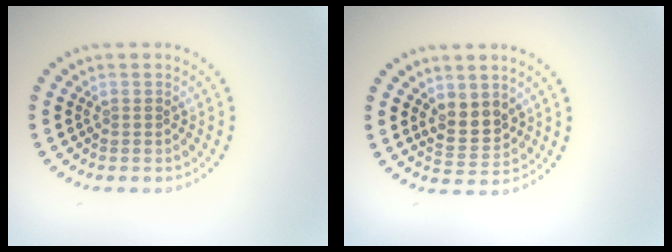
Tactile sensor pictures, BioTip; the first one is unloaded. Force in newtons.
{"total": 2.9, "press": 2.7, "slide": 1.1}